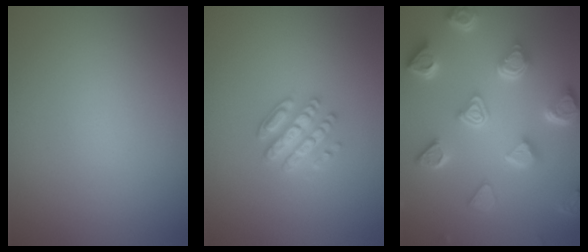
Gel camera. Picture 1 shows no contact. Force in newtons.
{"total": 3.1, "press": 2.8, "slide": 1.1}
{"total": 6.6, "press": 5.2, "slide": 3.9}